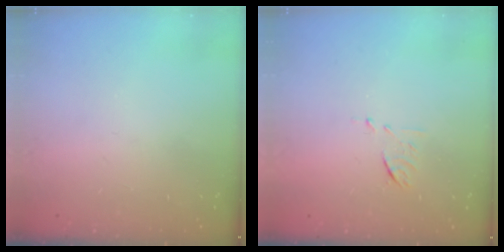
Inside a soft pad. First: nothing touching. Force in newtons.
{"total": 5.9, "press": 5.9, "slide": 0.5}